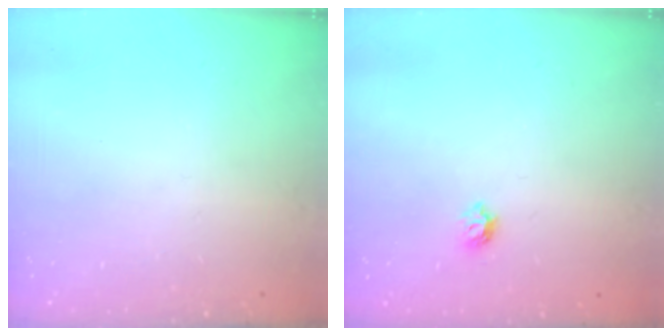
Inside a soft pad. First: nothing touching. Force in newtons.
{"total": 5.4, "press": 5.4, "slide": 0.9}